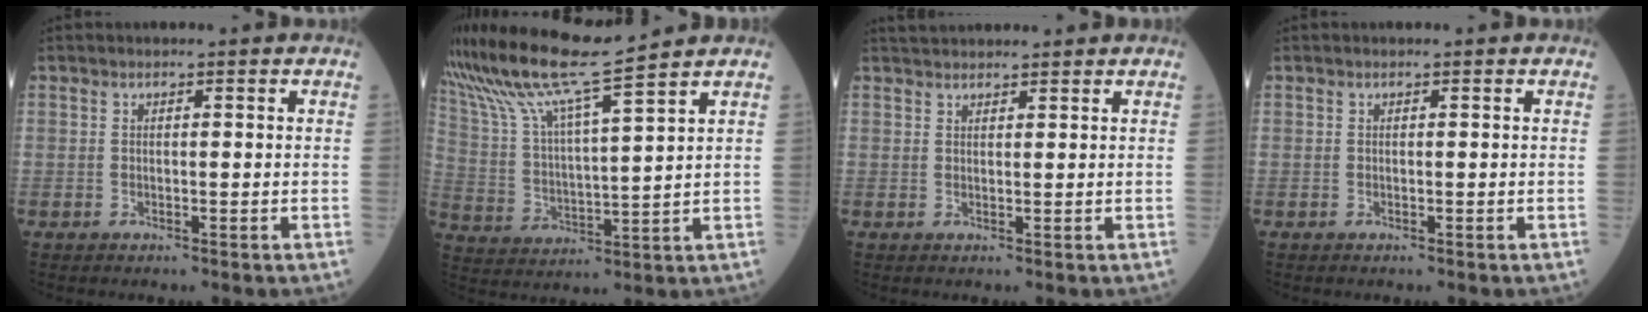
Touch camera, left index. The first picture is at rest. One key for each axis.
{"total": 15.4, "fx": 12.8, "fy": -1.5, "fz": 8.3, "tx": -0.168, "ty": 0.010, "tz": 0.241}
{"total": 4.2, "fx": 4.0, "fy": 0.6, "fz": 1.2, "tx": -0.016, "ty": 0.037, "tz": 0.067}
{"total": 0.0}